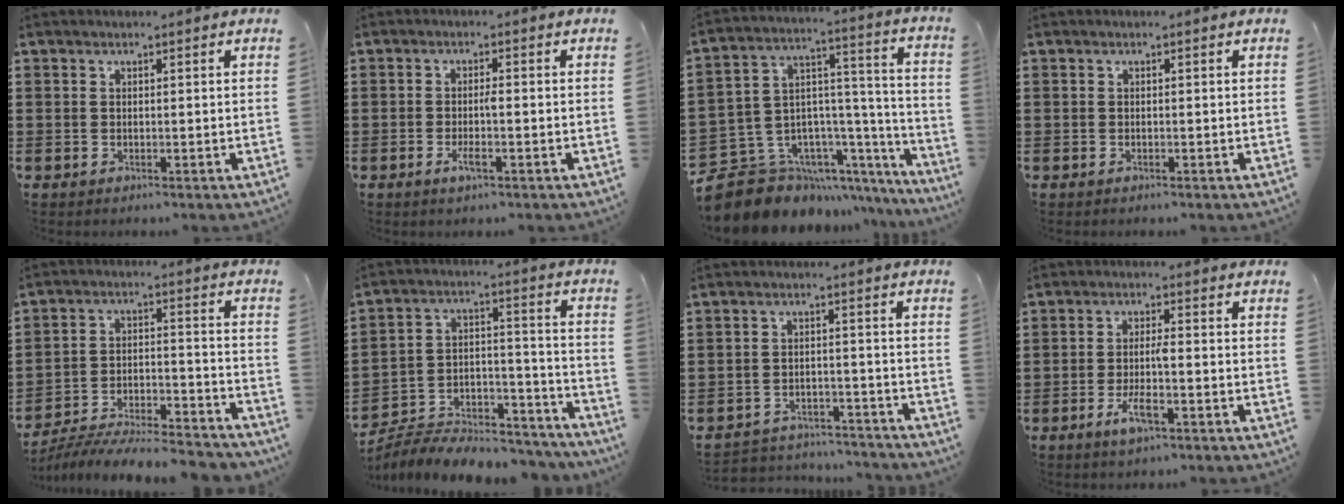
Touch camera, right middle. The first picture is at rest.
{"total": 2.4, "force": [-0.8, 0.4, 2.2], "torque": [-0.044, -0.001, -0.017]}
{"total": 9.6, "force": [-7.4, 5.9, 1.6], "torque": [-0.062, -0.005, -0.138]}
{"total": 0.0}
{"total": 7.7, "force": [-7.4, 0.6, 2.1], "torque": [-0.025, 0.011, -0.143]}
{"total": 6.5, "force": [-6.2, 1.7, 1.3], "torque": [-0.018, 0.013, -0.122]}
{"total": 3.8, "force": [-3.7, 0.5, 0.1], "torque": [-0.006, 0.004, -0.080]}
{"total": 4.3, "force": [-1.8, 0.9, 3.9], "torque": [-0.084, -0.002, -0.040]}